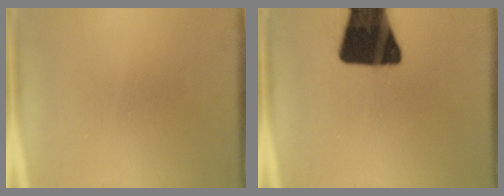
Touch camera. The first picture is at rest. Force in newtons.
{"total": 18.8}